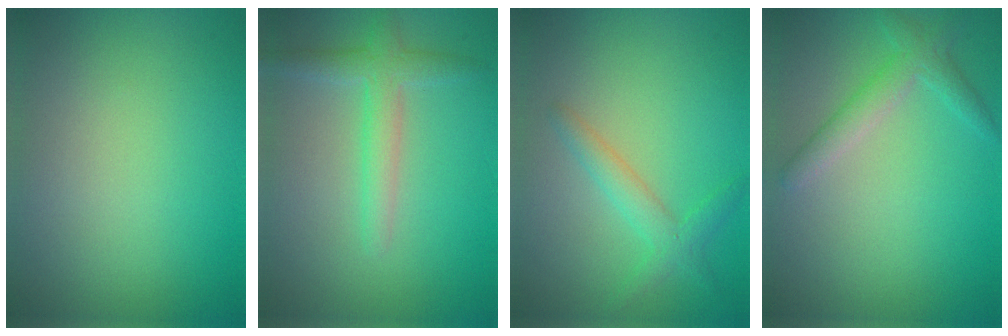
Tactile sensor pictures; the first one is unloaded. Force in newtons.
{"total": 2.8, "press": 2.8, "slide": 0.1}
{"total": 2.4, "press": 2.4, "slide": 0.1}
{"total": 2.4, "press": 2.4, "slide": 0.2}